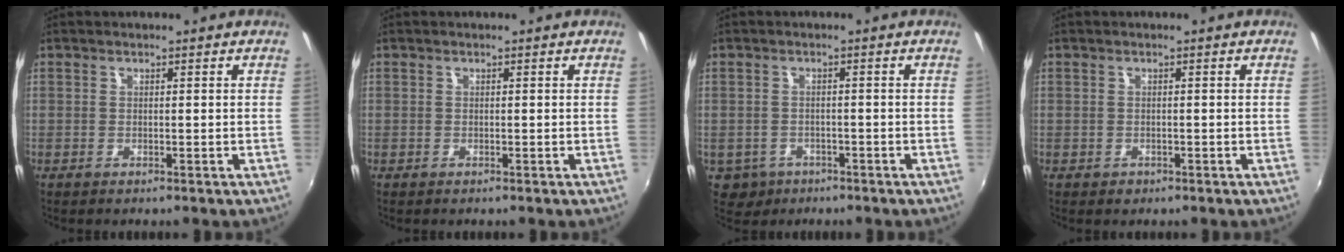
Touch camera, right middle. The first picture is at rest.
{"total": 0.0}
{"total": 4.3, "force": [-2.1, 3.6, 1.0], "torque": [-0.032, -0.003, -0.026]}
{"total": 0.9, "force": [-0.6, 0.6, 0.2], "torque": [-0.005, -0.003, -0.006]}